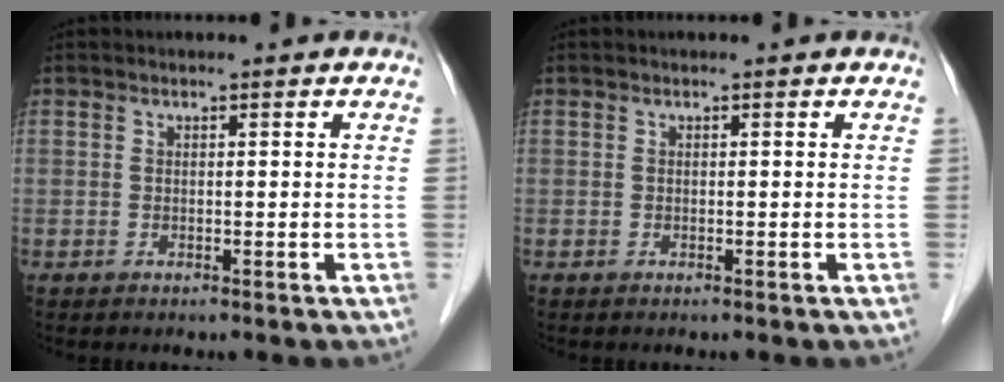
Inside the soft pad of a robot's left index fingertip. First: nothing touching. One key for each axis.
{"total": 0.0}